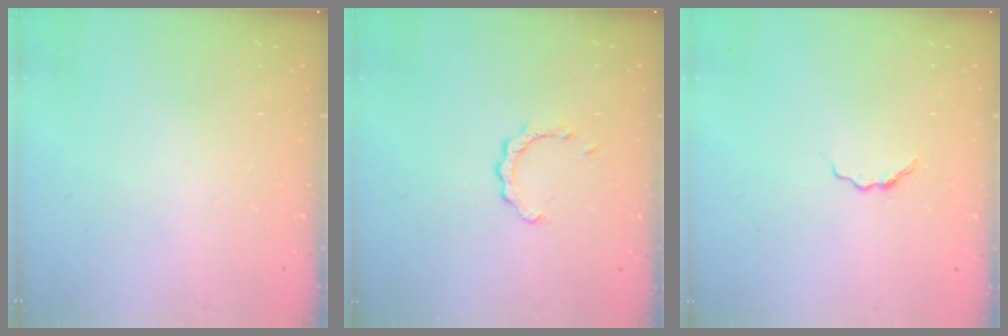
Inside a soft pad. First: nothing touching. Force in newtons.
{"total": 2.7, "press": 2.7, "slide": 0.3}
{"total": 4.7, "press": 4.6, "slide": 0.7}